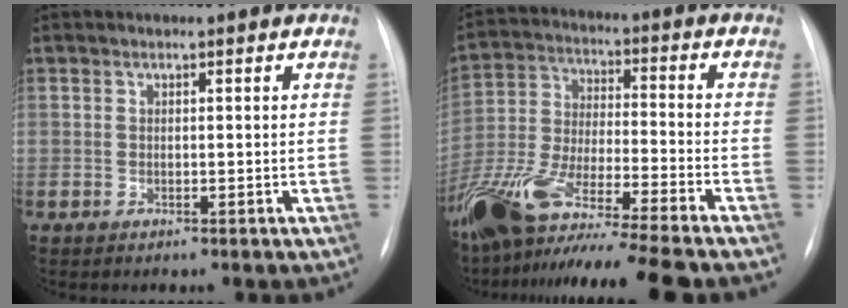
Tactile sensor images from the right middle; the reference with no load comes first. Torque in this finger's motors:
{"motor_torque": [1.09, -1.05, 0.73, 0.20]}